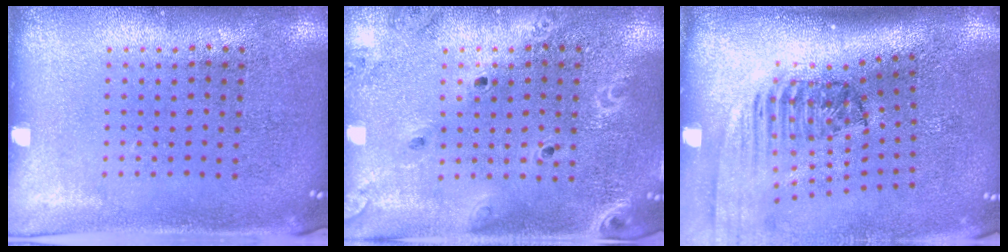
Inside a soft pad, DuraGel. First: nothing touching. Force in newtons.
{"total": 1.9, "press": 1.8, "slide": 0.7}
{"total": 2.4, "press": 1.7, "slide": 1.7}